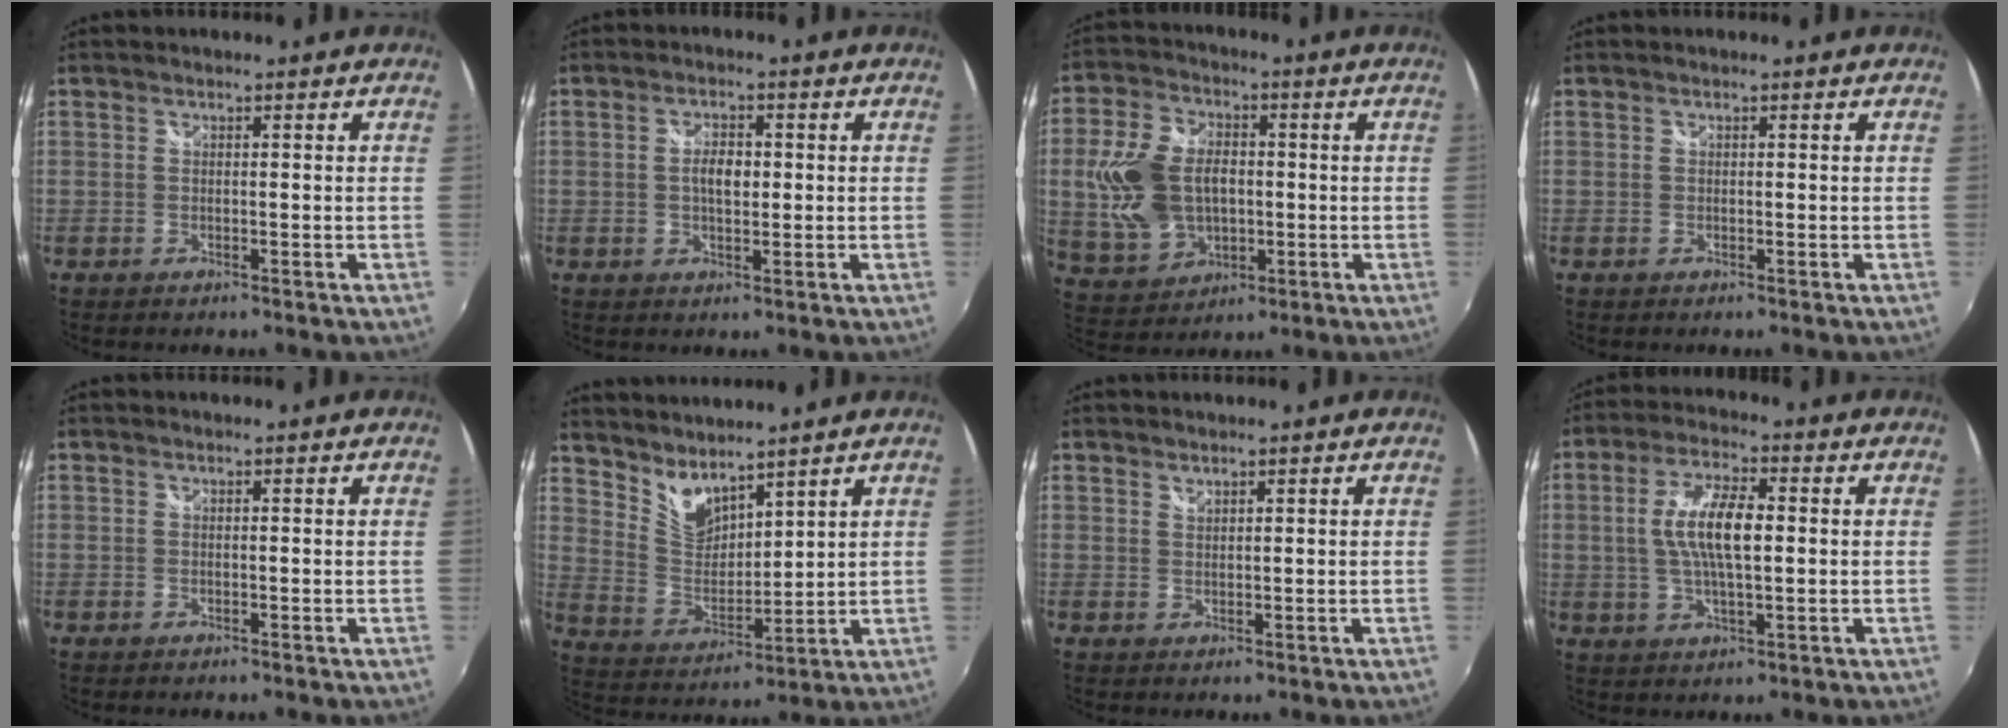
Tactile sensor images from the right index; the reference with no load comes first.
{"total": 3.7, "force": [0.2, 2.0, 3.2], "torque": [-0.056, 0.005, 0.001]}
{"total": 15.1, "force": [-0.2, 10.7, 10.8], "torque": [-0.240, 0.011, 0.012]}
{"total": 0.0}
{"total": 0.0}
{"total": 8.5, "force": [7.1, 2.9, 3.5], "torque": [-0.063, -0.007, 0.146]}
{"total": 1.0, "force": [0.9, 0.3, 0.2], "torque": [-0.002, 0.001, 0.017]}
{"total": 9.2, "force": [0.6, 3.0, 8.7], "torque": [-0.170, 0.007, 0.012]}